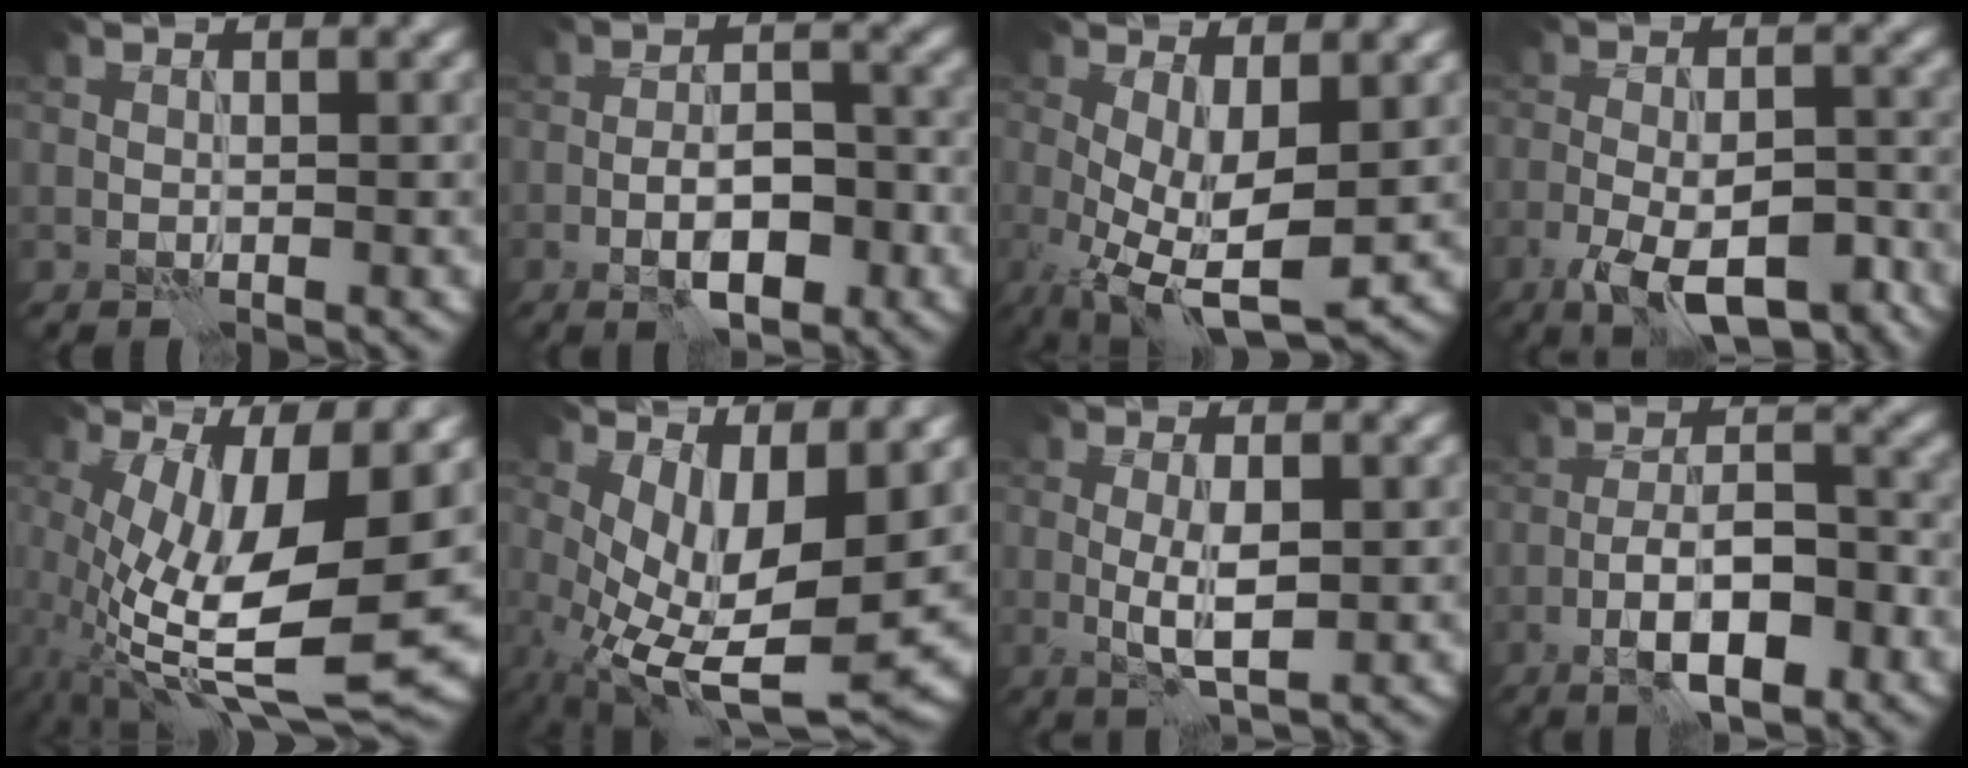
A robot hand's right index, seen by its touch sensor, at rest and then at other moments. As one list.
[{"total": 4.8, "force": [-2.4, 1.8, 3.8], "torque": [-0.056, 0.006, -0.042]}, {"total": 7.9, "force": [-1.7, 3.1, 7.1], "torque": [-0.141, -0.016, -0.024]}, {"total": 9.2, "force": [-5.7, 3.3, 6.4], "torque": [-0.103, -0.007, -0.093]}, {"total": 13.4, "force": [-1.6, 4.6, 12.5], "torque": [-0.234, -0.019, -0.020]}, {"total": 9.3, "force": [-0.1, 3.8, 8.5], "torque": [-0.165, -0.021, 0.005]}, {"total": 3.2, "force": [-0.3, 0.8, 3.1], "torque": [-0.057, -0.004, -0.003]}, {"total": 6.5, "force": [-3.4, 2.0, 5.2], "torque": [-0.083, 0.009, -0.061]}]